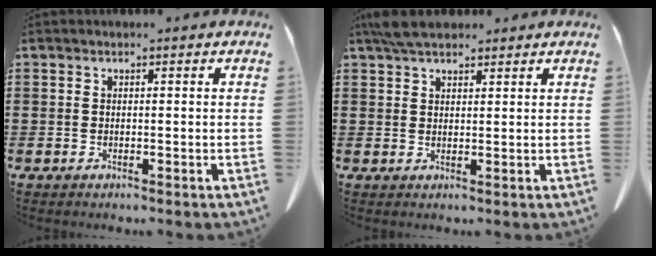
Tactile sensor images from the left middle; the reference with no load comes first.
{"total": 4.5, "force": [3.9, 1.1, 1.9], "torque": [-0.047, -0.004, 0.074]}